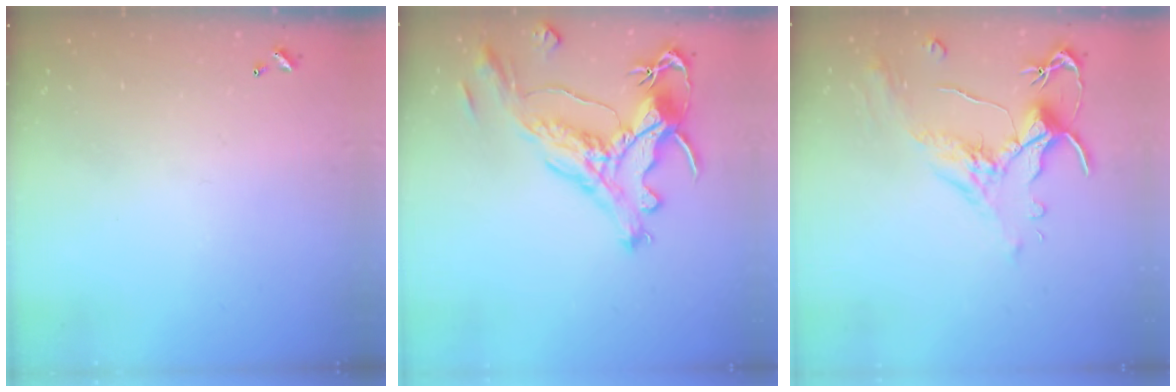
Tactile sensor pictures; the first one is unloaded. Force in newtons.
{"total": 2.1, "press": 1.6, "slide": 1.3}
{"total": 1.8, "press": 1.2, "slide": 1.3}